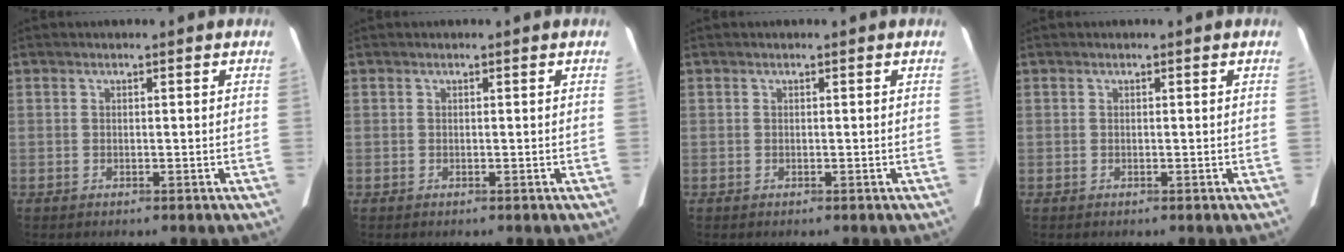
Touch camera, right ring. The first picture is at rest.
{"total": 0.0}
{"total": 0.0}
{"total": 0.0}